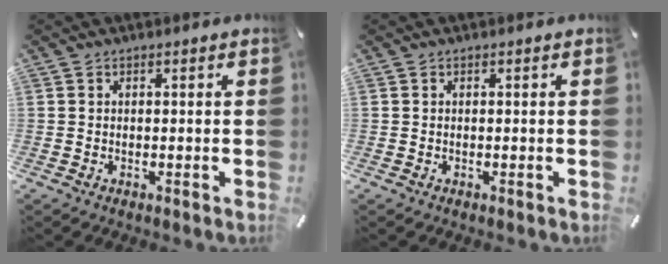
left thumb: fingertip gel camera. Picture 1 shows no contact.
{"total": 0.0}